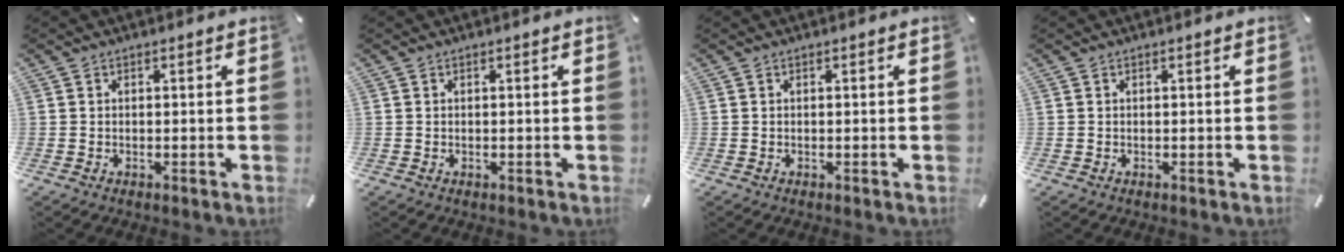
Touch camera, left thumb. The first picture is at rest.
{"total": 0.0}
{"total": 0.0}
{"total": 0.0}